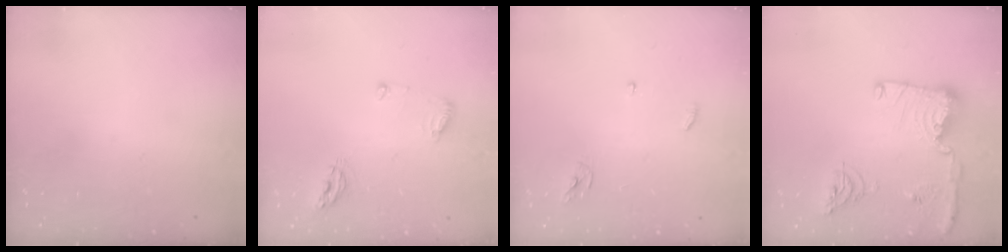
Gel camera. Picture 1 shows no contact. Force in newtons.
{"total": 6.9, "press": 6.8, "slide": 0.9}
{"total": 3.8, "press": 3.8, "slide": 0.4}
{"total": 15.2, "press": 14.8, "slide": 3.3}